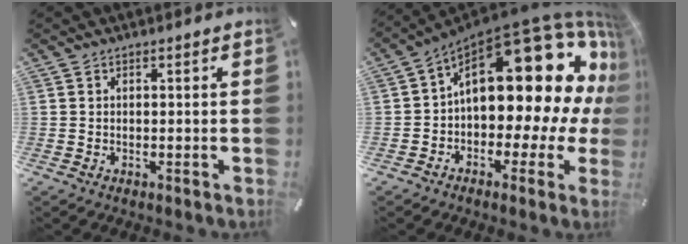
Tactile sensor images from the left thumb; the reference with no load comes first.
{"total": 24.5, "force": [7.4, 11.8, 20.2], "torque": [-0.294, -0.071, 0.126]}